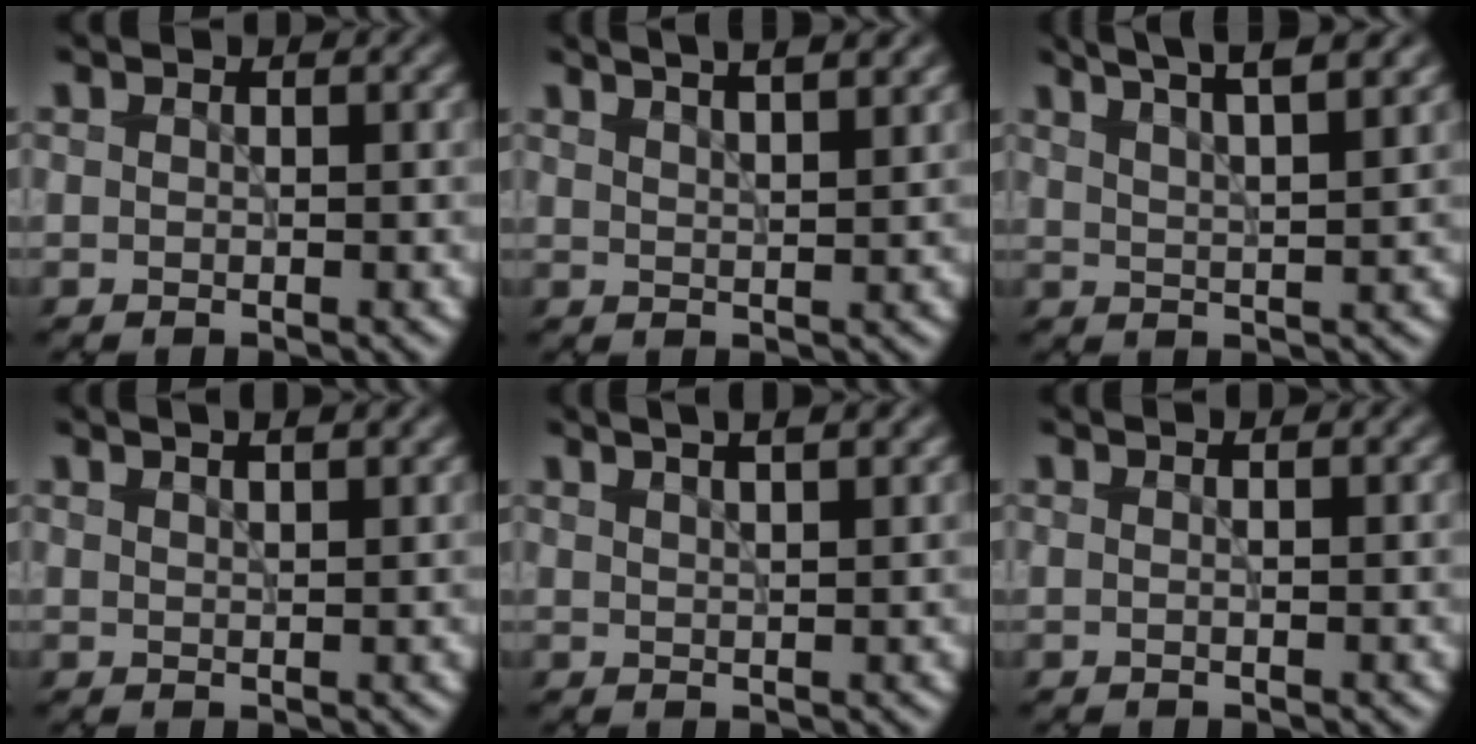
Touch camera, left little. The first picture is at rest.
{"total": 6.5, "force": [4.5, 2.3, 4.1], "torque": [-0.025, 0.039, 0.034]}
{"total": 7.0, "force": [5.1, 1.5, 4.6], "torque": [-0.045, 0.029, 0.047]}
{"total": 4.3, "force": [2.8, 1.7, 2.7], "torque": [-0.006, 0.029, 0.005]}
{"total": 5.7, "force": [3.7, 2.2, 3.8], "torque": [-0.020, 0.039, 0.021]}
{"total": 1.6, "force": [0.7, 0.6, 1.3], "torque": [-0.010, -0.002, -0.010]}